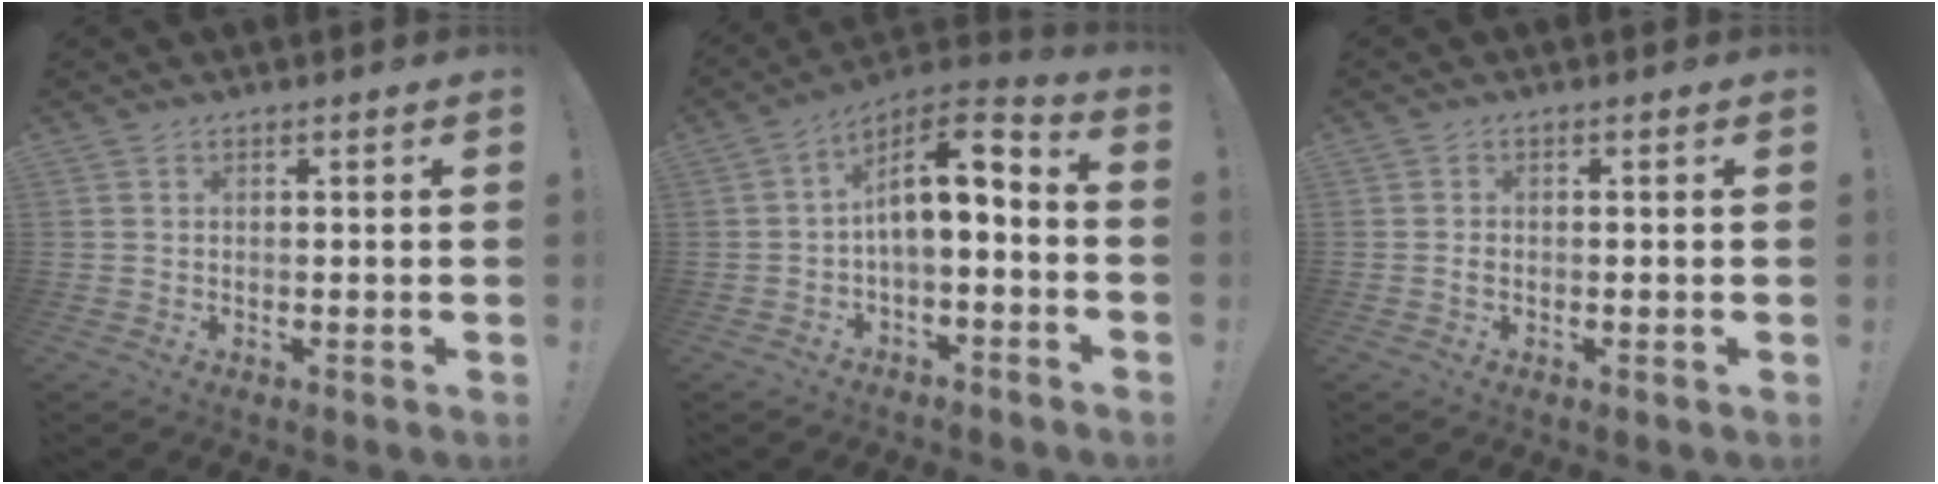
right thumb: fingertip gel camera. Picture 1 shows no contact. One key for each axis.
{"total": 8.7, "fx": 0.4, "fy": 3.4, "fz": 8.0, "tx": -0.130, "ty": -0.006, "tz": 0.008}
{"total": 0.8, "fx": -0.4, "fy": 0.7, "fz": 0.3, "tx": -0.011, "ty": 0.007, "tz": -0.007}